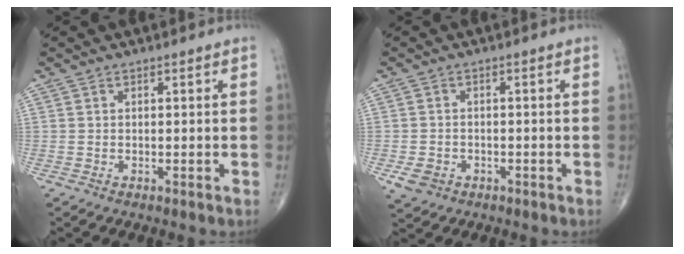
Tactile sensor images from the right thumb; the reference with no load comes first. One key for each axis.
{"total": 3.8, "fx": -1.6, "fy": 3.0, "fz": 1.6, "tx": -0.028, "ty": 0.004, "tz": -0.021}